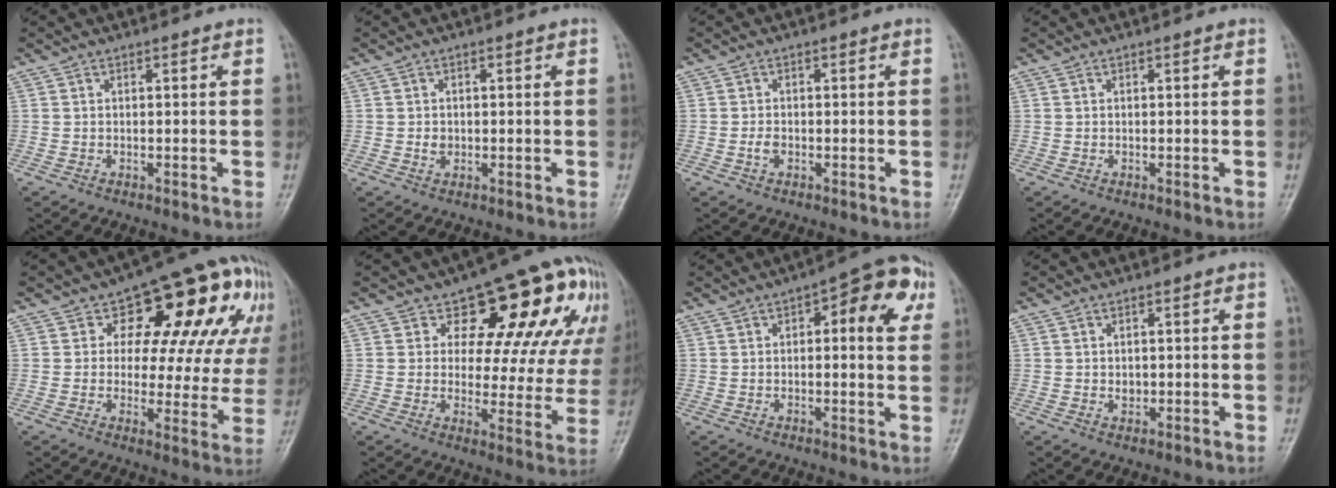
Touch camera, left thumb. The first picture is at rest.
{"total": 1.2, "force": [-0.3, 1.1, 0.4], "torque": [-0.007, 0.001, -0.005]}
{"total": 1.3, "force": [-0.7, 0.9, 0.7], "torque": [-0.018, 0.004, -0.015]}
{"total": 0.0}
{"total": 19.8, "force": [7.3, 10.6, 15.1], "torque": [-0.126, 0.000, 0.089]}
{"total": 19.4, "force": [9.2, 10.1, 13.8], "torque": [-0.116, -0.025, 0.114]}
{"total": 11.3, "force": [3.8, 4.3, 9.8], "torque": [-0.095, 0.016, 0.038]}
{"total": 1.1, "force": [-0.1, 1.0, 0.5], "torque": [-0.006, -0.001, 0.001]}